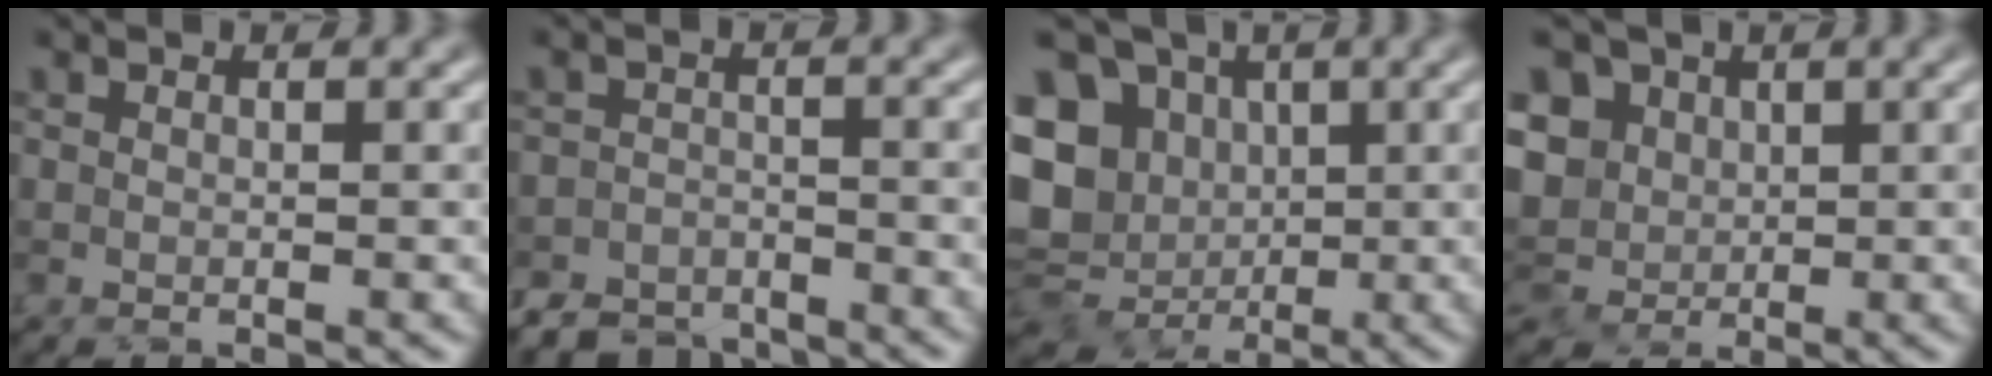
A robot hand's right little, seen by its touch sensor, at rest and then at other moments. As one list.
[{"total": 4.0, "force": [-3.8, 1.4, -0.1], "torque": [0.014, -0.001, -0.072]}, {"total": 12.5, "force": [0.4, 10.9, 6.1], "torque": [-0.118, -0.005, -0.010]}, {"total": 9.1, "force": [3.9, 7.4, 3.7], "torque": [-0.079, 0.028, 0.049]}]